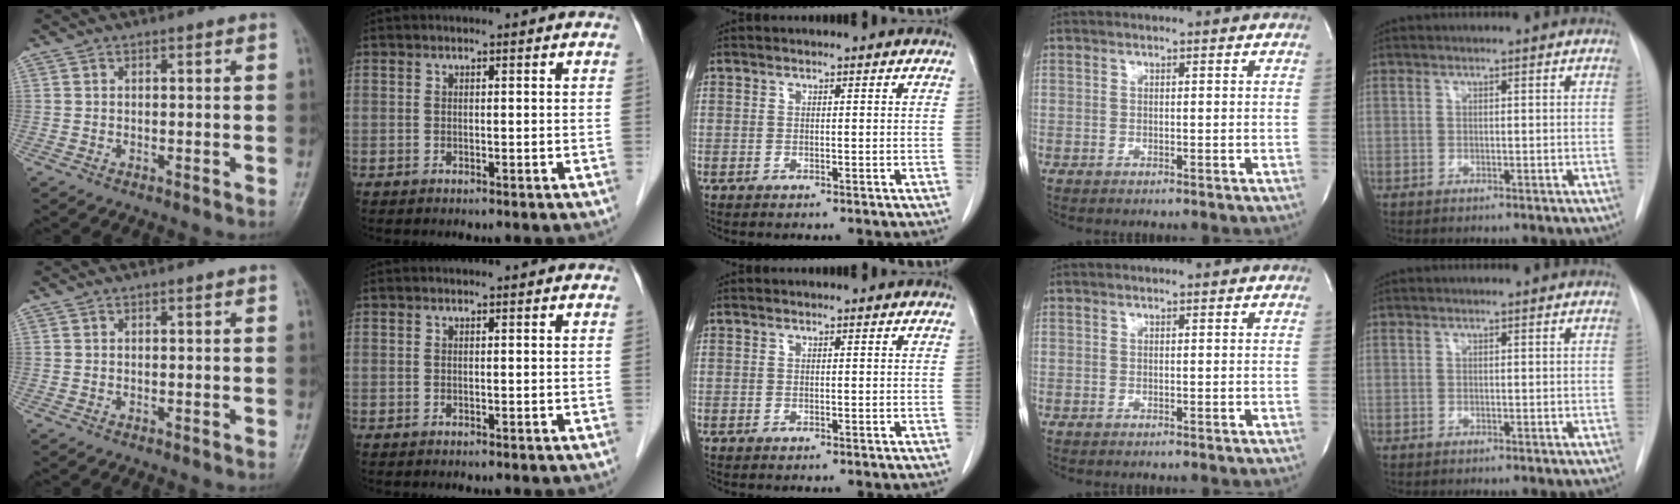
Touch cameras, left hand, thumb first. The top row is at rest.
{}